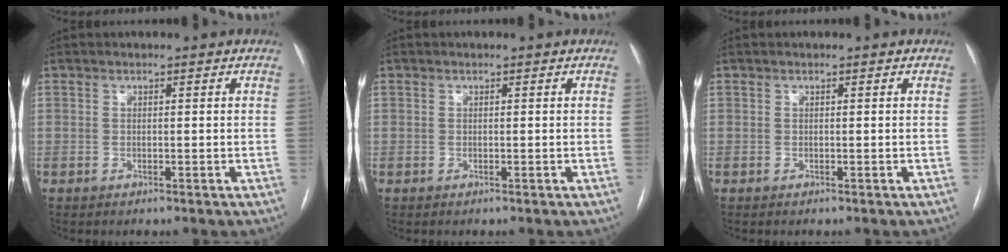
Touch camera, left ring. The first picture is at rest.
{"total": 0.0}
{"total": 0.0}